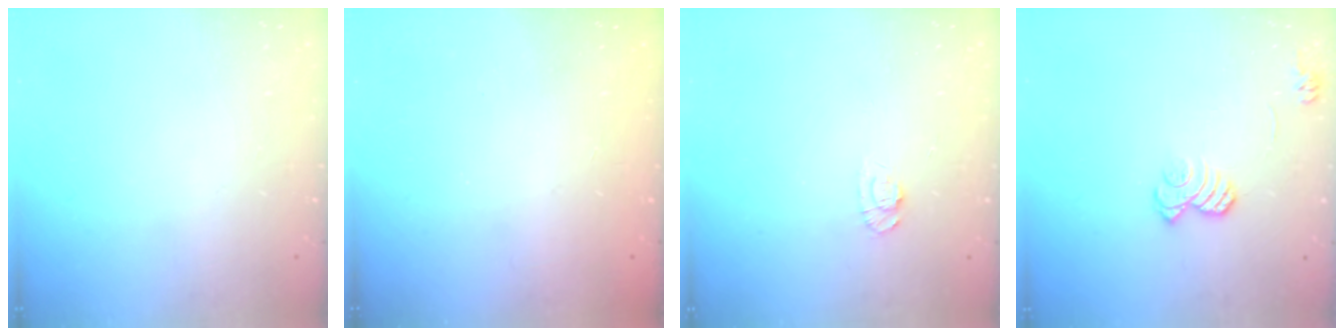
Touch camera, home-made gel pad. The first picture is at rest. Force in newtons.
{"total": 2.4, "press": 2.3, "slide": 0.8}
{"total": 5.5, "press": 5.5, "slide": 0.6}
{"total": 7.9, "press": 7.9, "slide": 0.4}